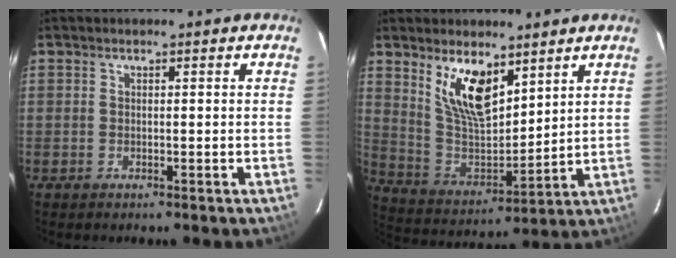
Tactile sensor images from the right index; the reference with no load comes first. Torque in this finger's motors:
{"motor_torque": [0.25, 0.52, 0.25, 0.12]}